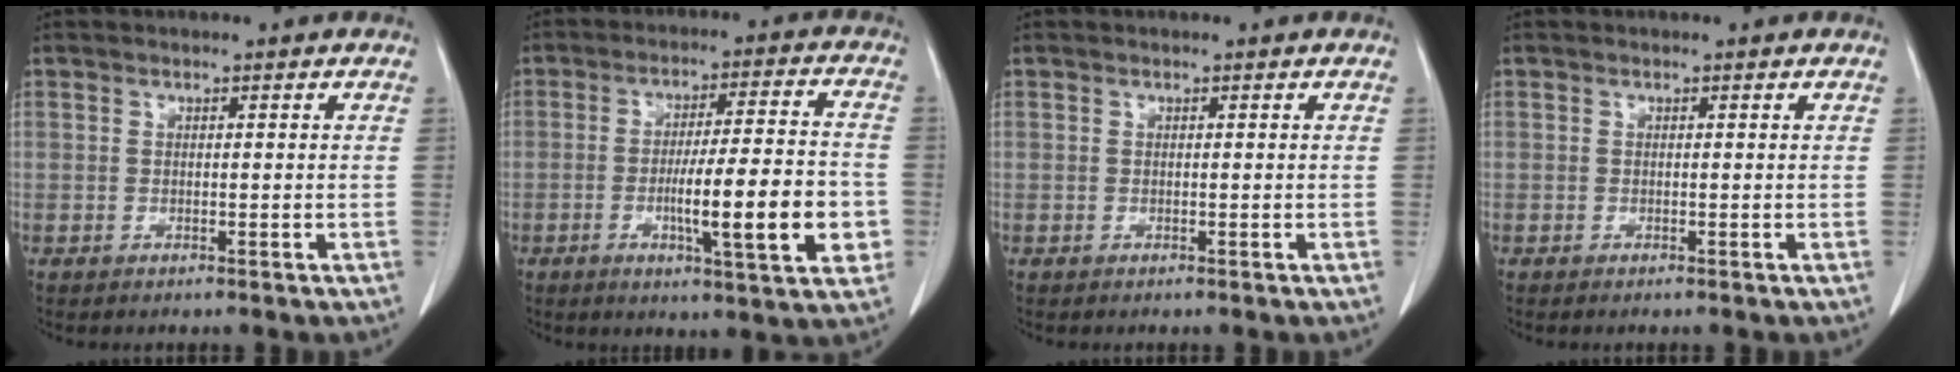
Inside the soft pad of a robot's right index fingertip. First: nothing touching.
{"total": 13.8, "force": [-3.5, 1.5, 13.3], "torque": [-0.200, 0.000, -0.052]}
{"total": 0.0}
{"total": 0.0}